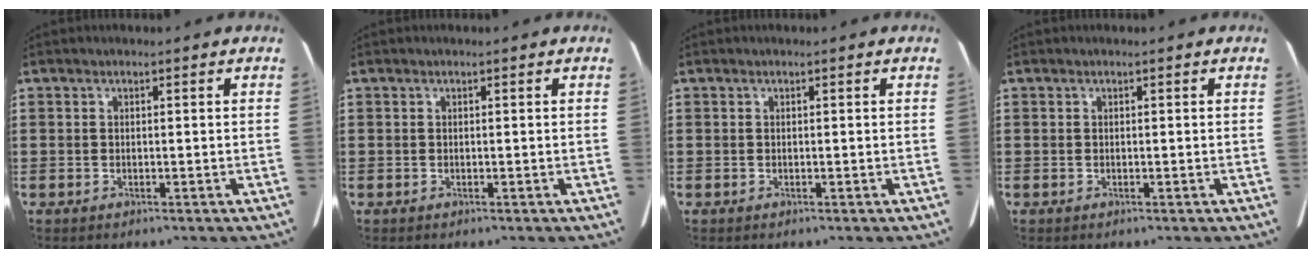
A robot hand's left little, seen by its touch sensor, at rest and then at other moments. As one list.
[{"total": 0.0}, {"total": 0.0}, {"total": 0.0}]